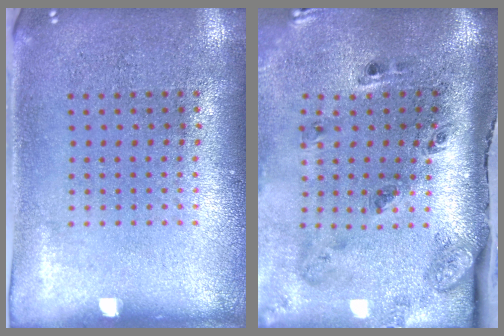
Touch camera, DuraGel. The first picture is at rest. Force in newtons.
{"total": 3.2, "press": 2.1, "slide": 2.5}